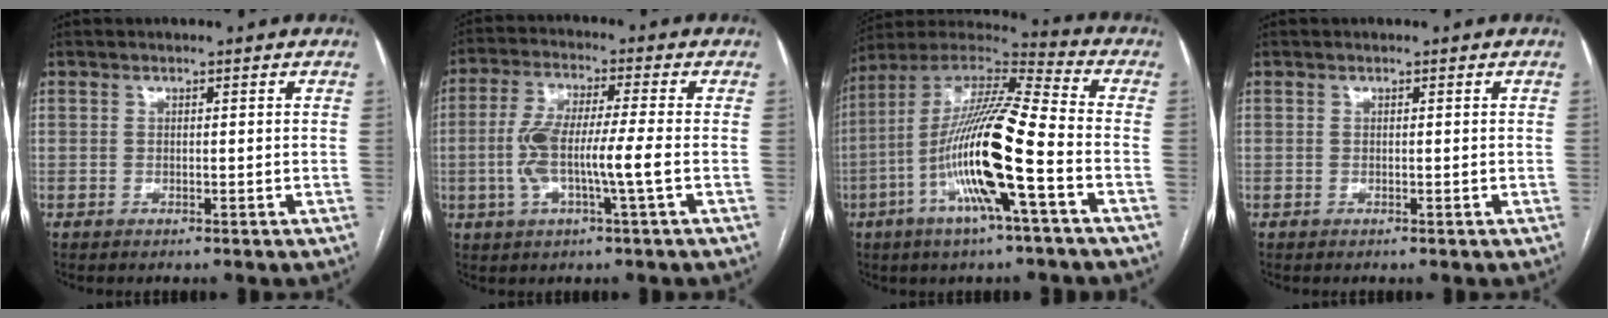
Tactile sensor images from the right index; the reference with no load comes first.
{"total": 9.0, "force": [-1.6, 0.5, 8.8], "torque": [-0.181, 0.008, -0.034]}
{"total": 18.7, "force": [-5.3, 1.0, 17.9], "torque": [-0.348, -0.004, -0.104]}
{"total": 0.0}